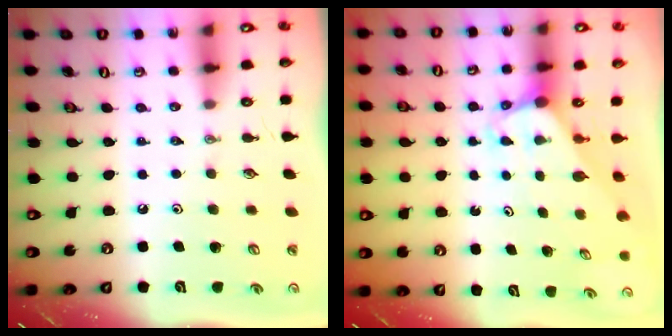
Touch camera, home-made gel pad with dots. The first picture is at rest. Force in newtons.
{"total": 2.9, "press": 2.9, "slide": 0.0}